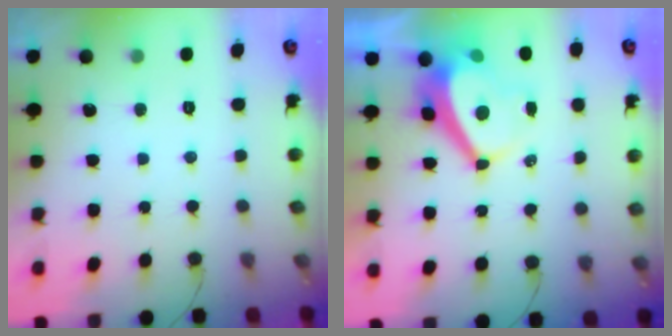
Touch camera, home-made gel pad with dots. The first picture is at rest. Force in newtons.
{"total": 5.9, "press": 5.9, "slide": 0.7}